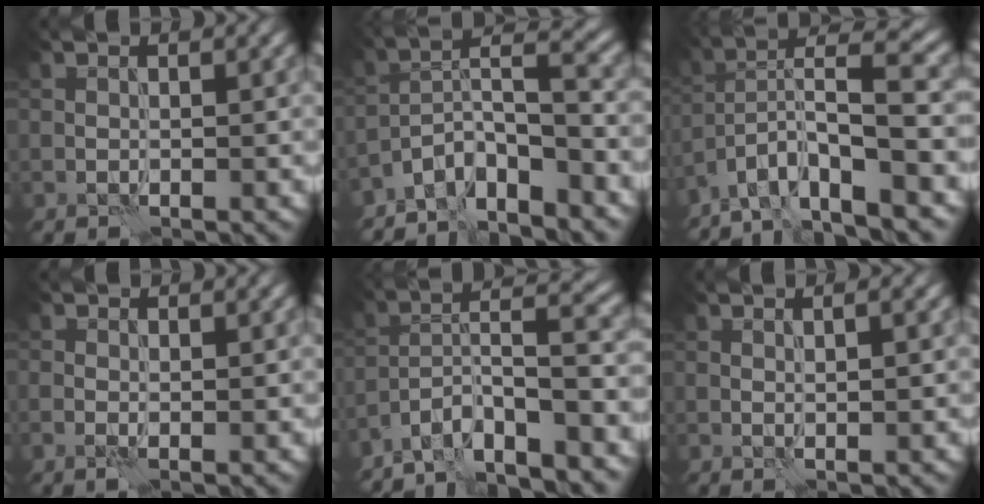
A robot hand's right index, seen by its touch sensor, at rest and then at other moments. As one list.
[{"total": 6.6, "force": [-5.0, 1.8, 3.9], "torque": [-0.053, 0.010, -0.093]}, {"total": 9.1, "force": [-5.6, 1.9, 6.9], "torque": [-0.102, 0.016, -0.103]}, {"total": 1.0, "force": [-0.1, 0.3, 1.0], "torque": [-0.019, -0.003, -0.005]}, {"total": 9.9, "force": [-7.3, 1.9, 6.3], "torque": [-0.083, 0.019, -0.131]}, {"total": 1.2, "force": [0.3, 0.1, 1.2], "torque": [-0.020, 0.002, 0.004]}]